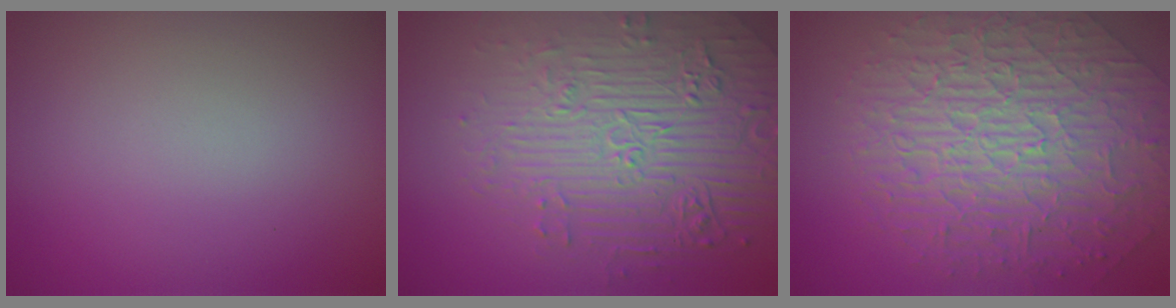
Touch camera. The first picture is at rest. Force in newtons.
{"total": 7.3, "press": 5.4, "slide": 4.8}
{"total": 10.0, "press": 6.7, "slide": 7.5}